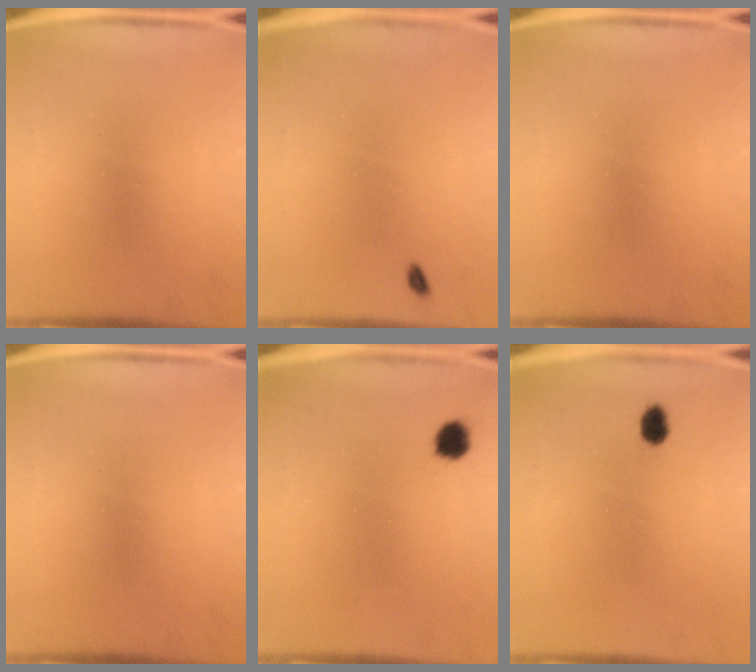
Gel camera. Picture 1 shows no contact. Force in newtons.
{"total": 1.1}
{"total": 0.0}
{"total": 0.0}
{"total": 2.8}
{"total": 2.3}